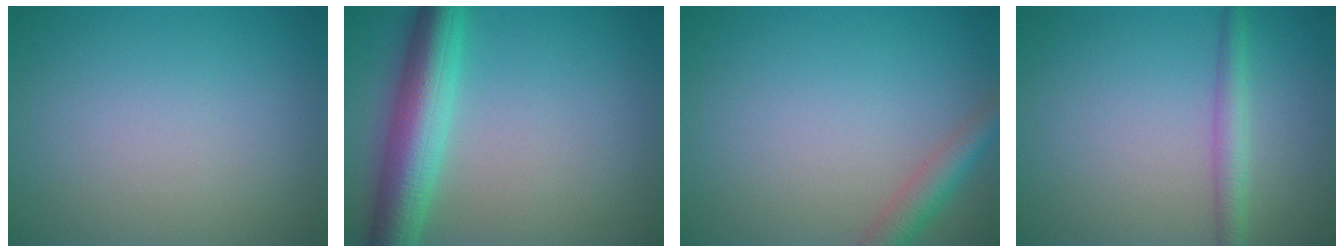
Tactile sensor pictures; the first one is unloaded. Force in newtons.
{"total": 6.7, "press": 6.7, "slide": 0.0}
{"total": 2.9, "press": 2.9, "slide": 0.2}
{"total": 2.3, "press": 2.3, "slide": 0.1}